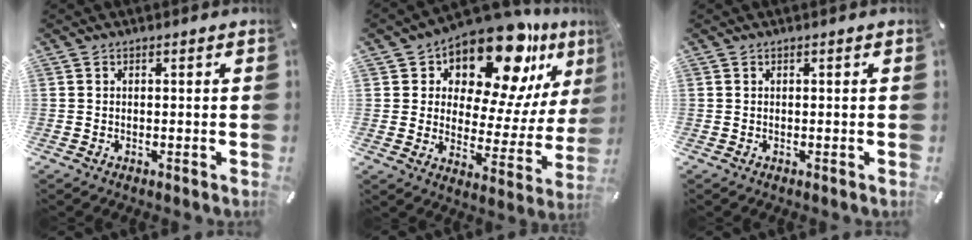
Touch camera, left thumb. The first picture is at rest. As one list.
[{"total": 16.9, "force": [13.4, 6.9, 7.6], "torque": [-0.120, -0.123, 0.228]}, {"total": 0.0}]